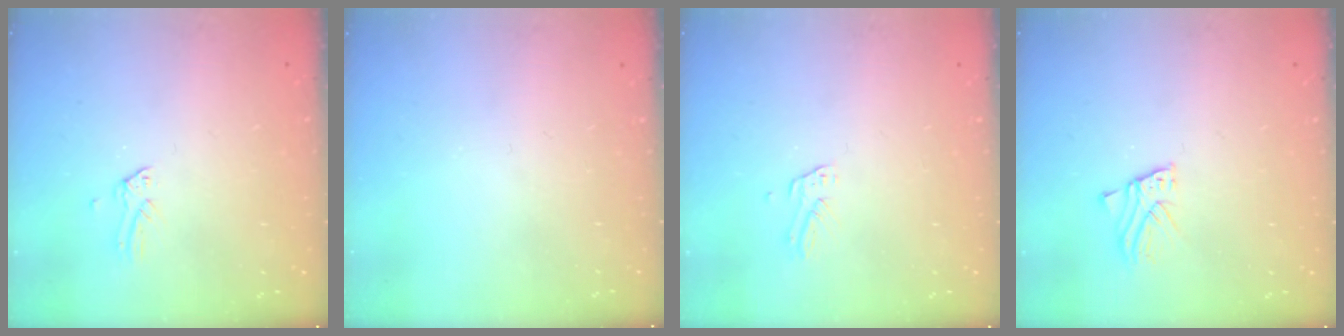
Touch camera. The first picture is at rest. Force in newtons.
{"total": 0.0}
{"total": 2.7, "press": 2.7, "slide": 0.1}
{"total": 2.2, "press": 2.2, "slide": 0.2}